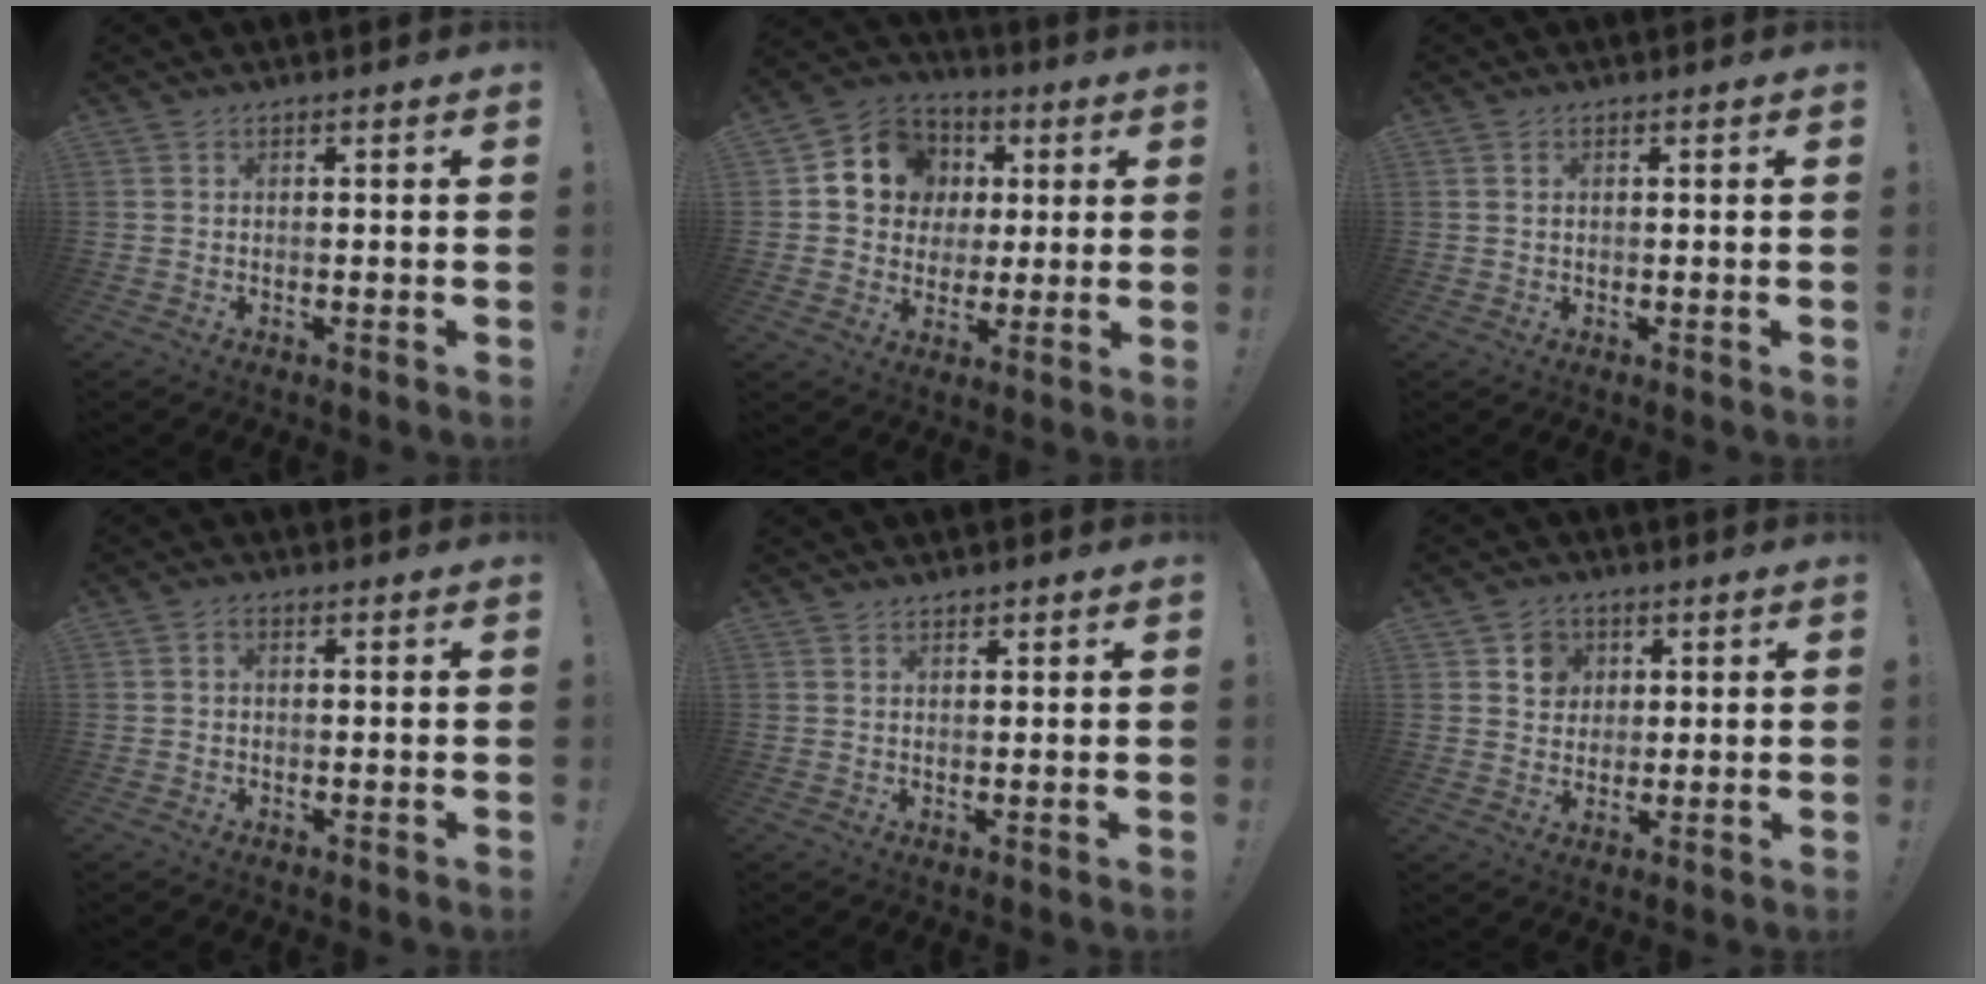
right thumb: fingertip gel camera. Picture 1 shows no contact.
{"total": 13.1, "force": [3.1, 11.8, 4.7], "torque": [-0.059, -0.006, 0.071]}
{"total": 0.8, "force": [0.4, 0.6, 0.4], "torque": [-0.011, 0.003, 0.009]}
{"total": 1.1, "force": [-0.3, 0.8, 0.7], "torque": [-0.016, 0.006, -0.006]}
{"total": 1.0, "force": [0.9, 0.4, 0.1], "torque": [0.014, -0.007, 0.015]}
{"total": 6.5, "force": [2.5, 5.8, 1.5], "torque": [-0.011, -0.014, 0.048]}